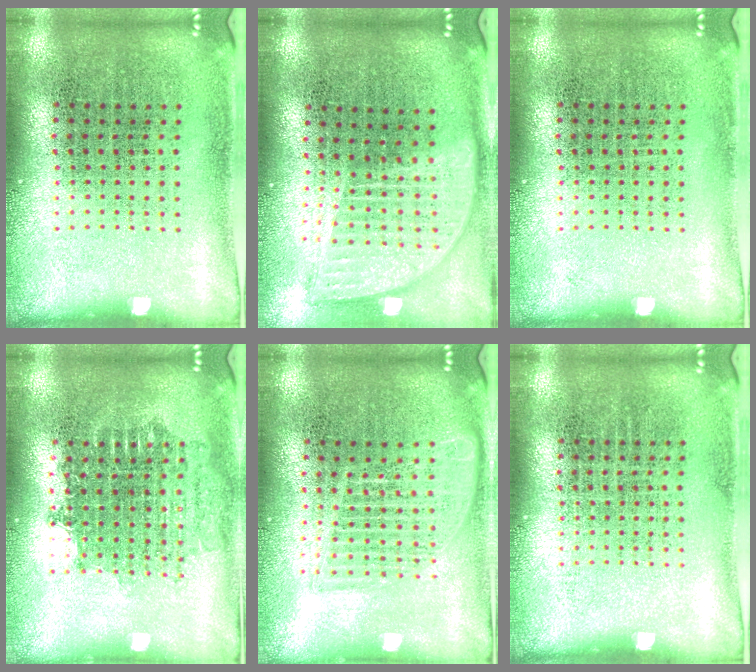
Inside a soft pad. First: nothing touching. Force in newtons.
{"total": 1.8, "press": 1.5, "slide": 1.1}
{"total": 0.0}
{"total": 1.7, "press": 1.4, "slide": 0.9}
{"total": 1.6, "press": 1.4, "slide": 0.8}
{"total": 0.0}